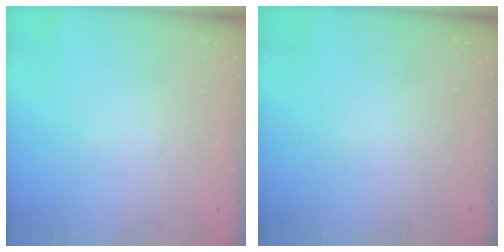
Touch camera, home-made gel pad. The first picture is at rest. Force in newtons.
{"total": 0.0}